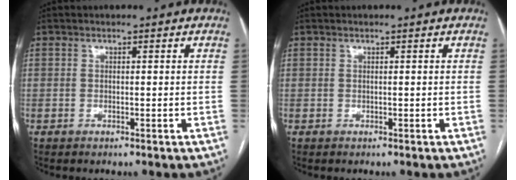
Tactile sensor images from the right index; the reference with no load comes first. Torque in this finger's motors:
{"motor_torque": [0.00, 0.00, 0.00, 0.00]}